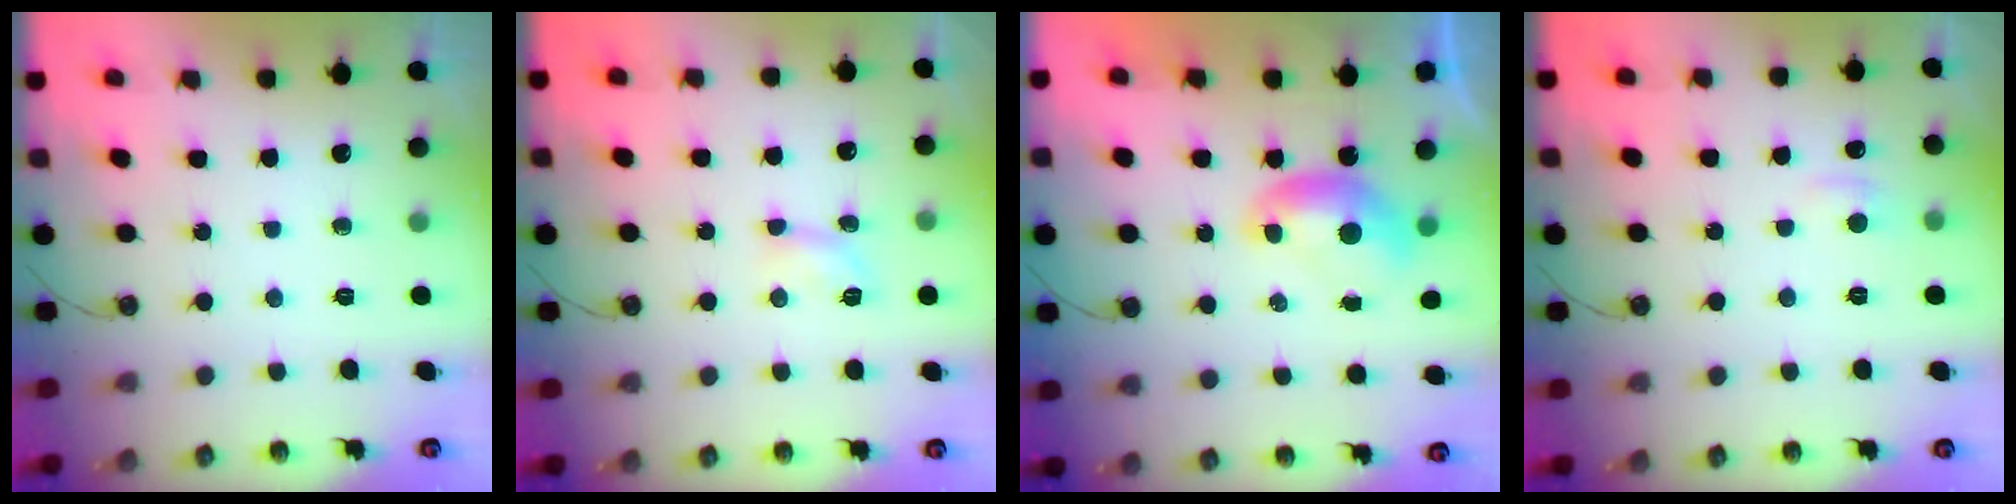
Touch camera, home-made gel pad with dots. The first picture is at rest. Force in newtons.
{"total": 2.9, "press": 2.9, "slide": 0.5}
{"total": 0.0}
{"total": 1.2, "press": 0.9, "slide": 0.8}